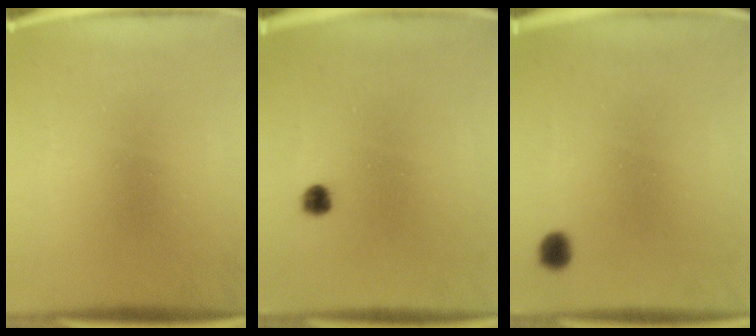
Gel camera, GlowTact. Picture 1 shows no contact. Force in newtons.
{"total": 2.4}
{"total": 2.3}